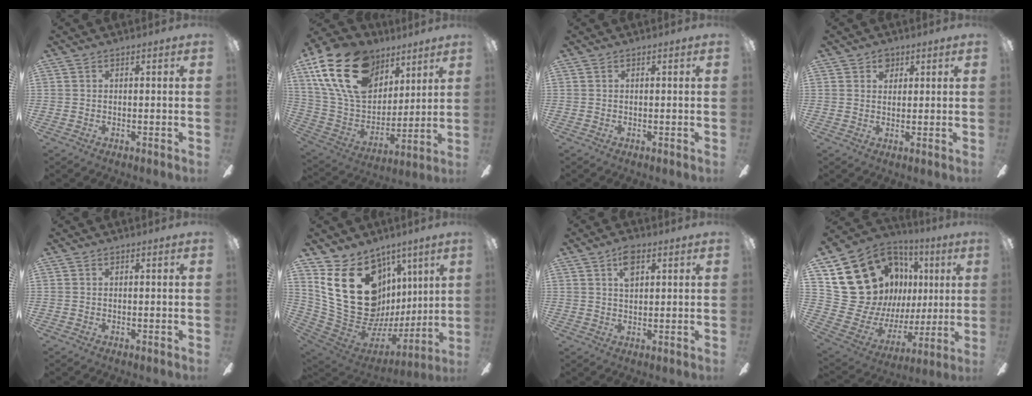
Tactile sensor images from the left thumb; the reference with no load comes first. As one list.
[{"total": 23.7, "force": [13.1, 14.7, 13.2], "torque": [-0.266, -0.054, 0.236]}, {"total": 0.0}, {"total": 3.1, "force": [1.9, 2.2, 1.0], "torque": [0.001, -0.005, 0.030]}, {"total": 0.0}, {"total": 29.0, "force": [7.4, 21.0, 18.5], "torque": [-0.366, -0.042, 0.173]}, {"total": 5.5, "force": [2.6, 2.9, 3.8], "torque": [-0.059, -0.003, 0.042]}, {"total": 19.0, "force": [8.7, 15.5, 6.5], "torque": [-0.140, -0.068, 0.205]}]